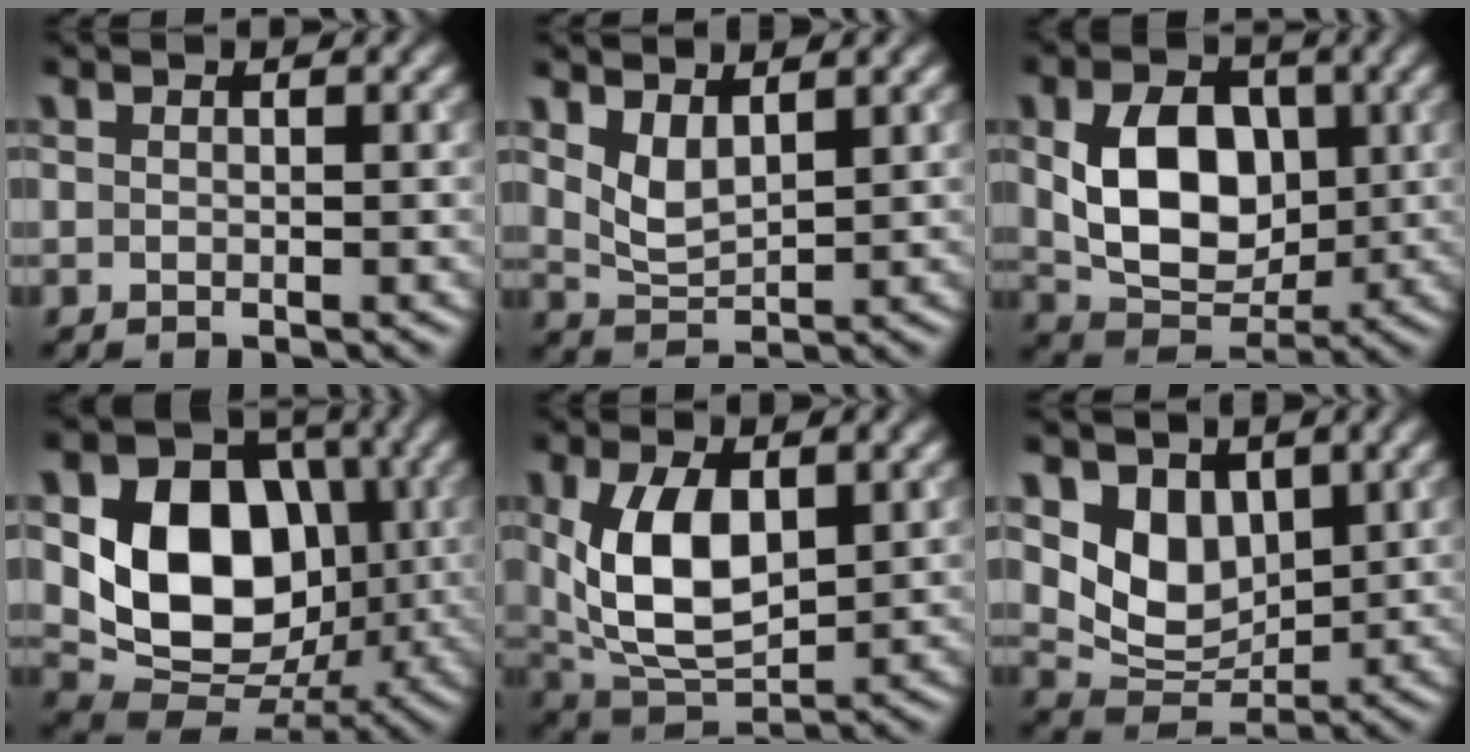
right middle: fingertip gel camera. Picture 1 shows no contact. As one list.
[{"total": 2.7, "force": [1.5, 1.3, 1.9], "torque": [-0.046, -0.007, 0.038]}, {"total": 8.3, "force": [0.7, 5.8, 5.9], "torque": [-0.113, -0.005, 0.017]}, {"total": 11.2, "force": [0.8, 8.6, 7.2], "torque": [-0.137, -0.010, 0.018]}, {"total": 7.6, "force": [1.2, 4.1, 6.3], "torque": [-0.133, -0.003, 0.027]}, {"total": 5.4, "force": [2.1, 3.9, 3.1], "torque": [-0.061, -0.017, 0.040]}]